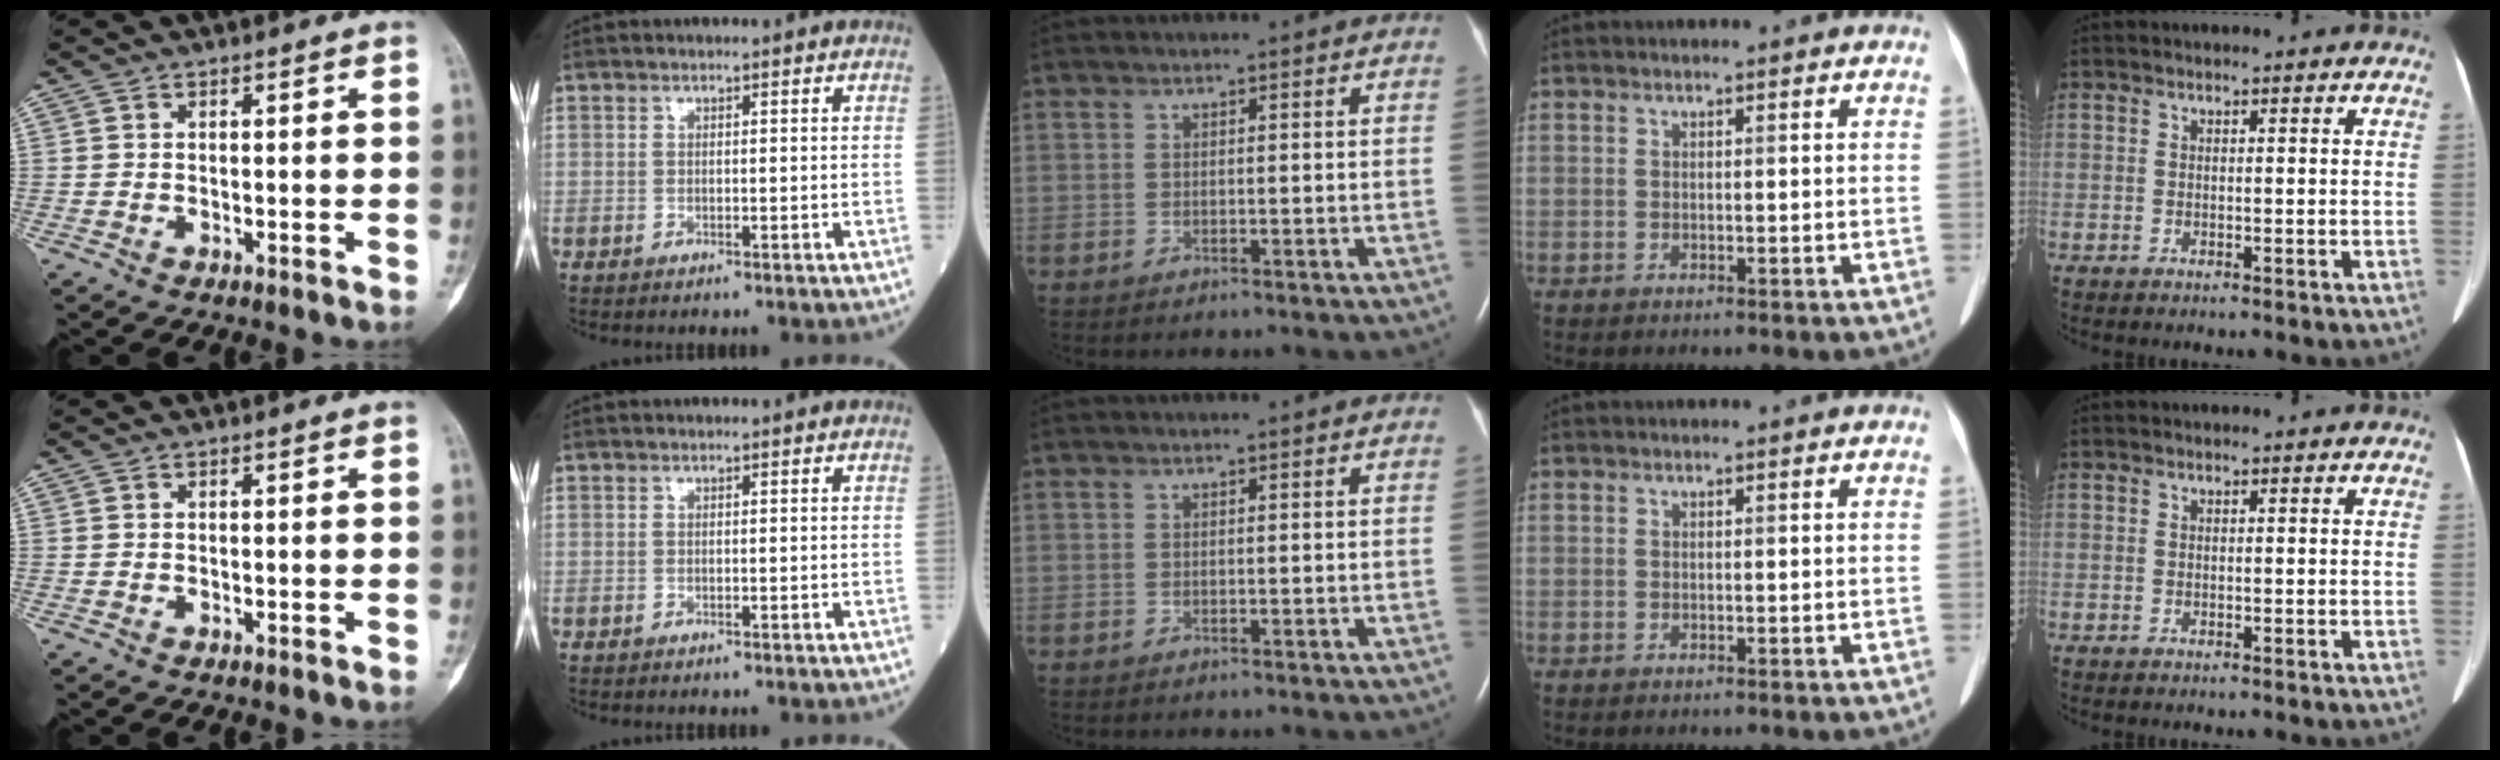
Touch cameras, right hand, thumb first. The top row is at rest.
{}